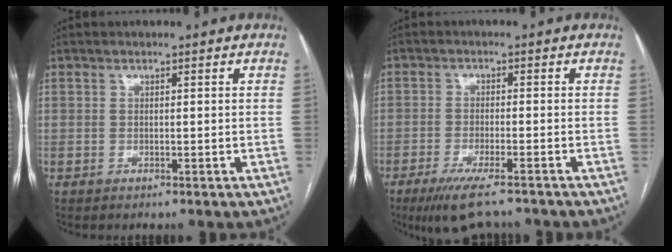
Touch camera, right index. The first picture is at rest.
{"total": 8.4, "force": [-6.5, 1.1, 5.1], "torque": [-0.086, -0.020, -0.103]}